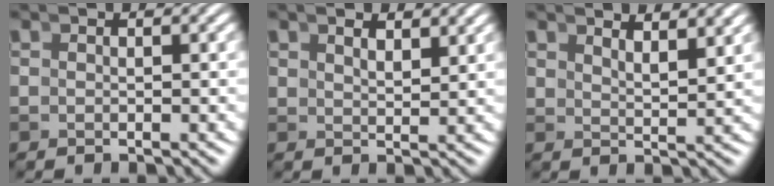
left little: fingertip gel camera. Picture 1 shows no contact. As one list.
[{"total": 1.9, "force": [1.8, -0.4, 0.5], "torque": [0.008, -0.006, 0.035]}, {"total": 2.6, "force": [2.5, -0.5, 0.7], "torque": [0.000, -0.009, 0.047]}]